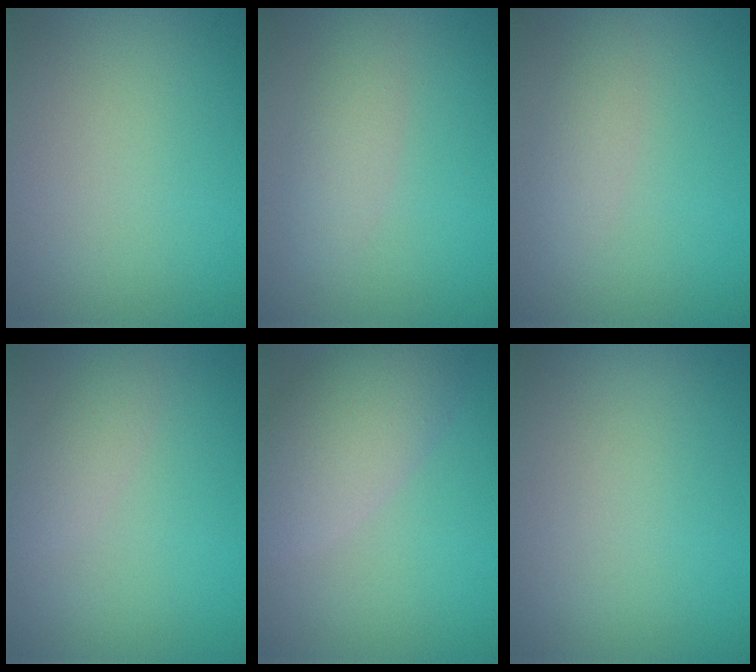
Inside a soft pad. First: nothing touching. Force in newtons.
{"total": 2.2, "press": 2.2, "slide": 0.1}
{"total": 1.7, "press": 1.7, "slide": 0.0}
{"total": 1.6, "press": 1.6, "slide": 0.1}
{"total": 5.5, "press": 5.5, "slide": 0.6}
{"total": 0.0}